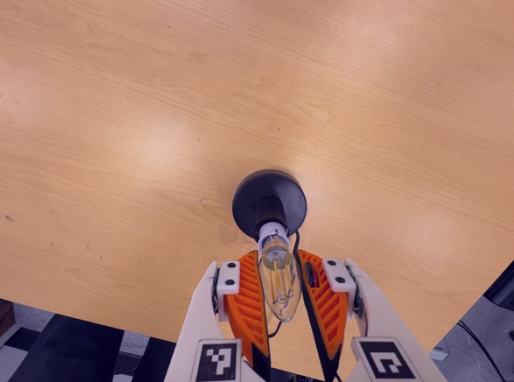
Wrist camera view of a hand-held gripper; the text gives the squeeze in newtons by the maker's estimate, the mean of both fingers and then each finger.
{"total": 8.1, "left": 7.0, "right": 9.2}